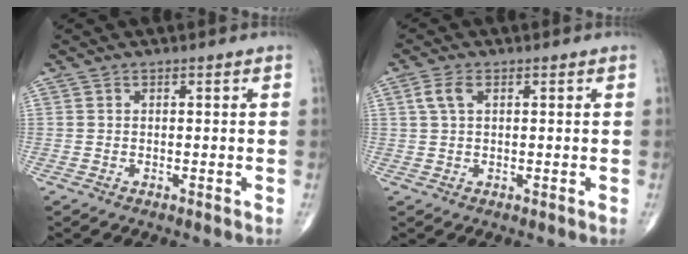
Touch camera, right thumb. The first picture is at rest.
{"total": 3.4, "force": [1.2, 1.6, 2.7], "torque": [-0.063, 0.010, 0.026]}